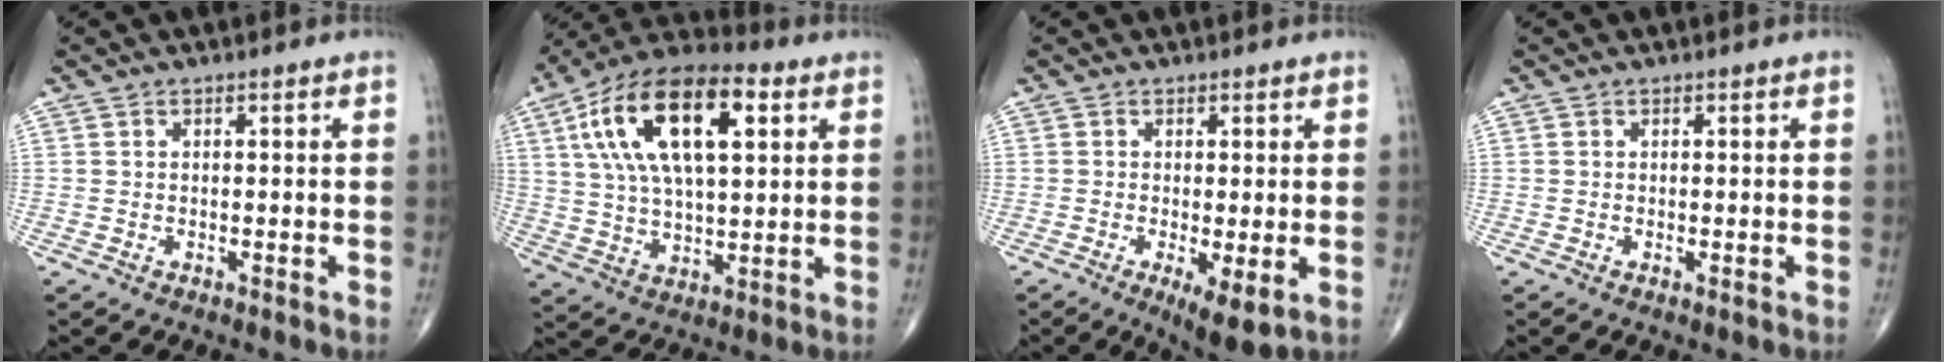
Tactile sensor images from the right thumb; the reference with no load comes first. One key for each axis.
{"total": 21.6, "fx": 6.9, "fy": 10.0, "fz": 17.9, "tx": -0.318, "ty": 0.008, "tz": 0.112}
{"total": 5.9, "fx": -1.5, "fy": 1.8, "fz": 5.5, "tx": -0.091, "ty": -0.020, "tz": -0.022}
{"total": 0.0}